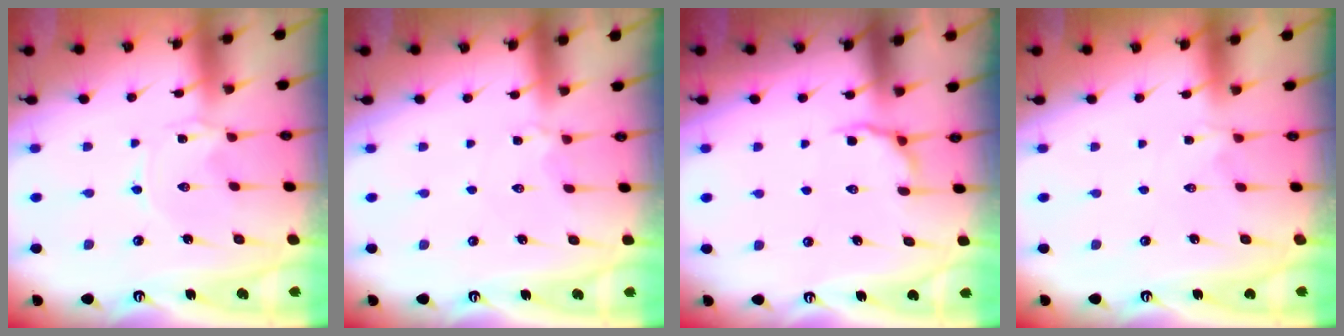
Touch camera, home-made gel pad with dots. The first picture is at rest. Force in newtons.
{"total": 2.9, "press": 2.9, "slide": 0.5}
{"total": 6.2, "press": 5.7, "slide": 2.5}
{"total": 1.9, "press": 1.8, "slide": 0.5}